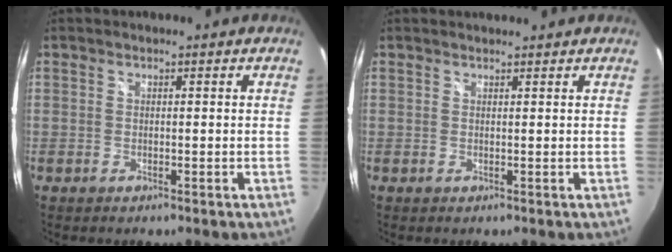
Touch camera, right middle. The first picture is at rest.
{"total": 1.3, "force": [1.2, 0.1, 0.1], "torque": [-0.006, 0.001, 0.019]}